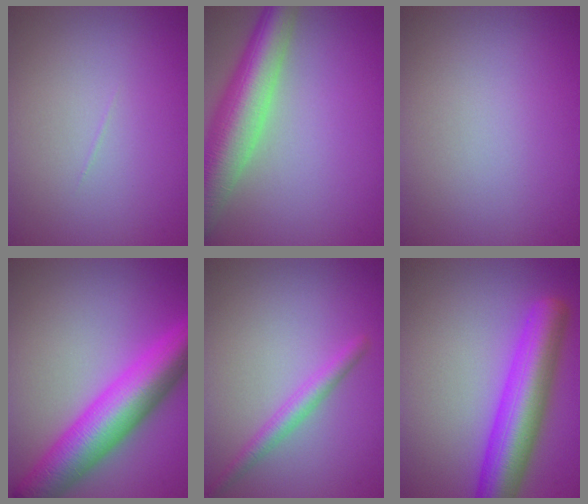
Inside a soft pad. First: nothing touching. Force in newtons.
{"total": 8.4, "press": 8.4, "slide": 0.5}
{"total": 0.0}
{"total": 9.4, "press": 9.4, "slide": 0.1}
{"total": 2.2, "press": 2.2, "slide": 0.0}
{"total": 7.8, "press": 7.8, "slide": 0.2}